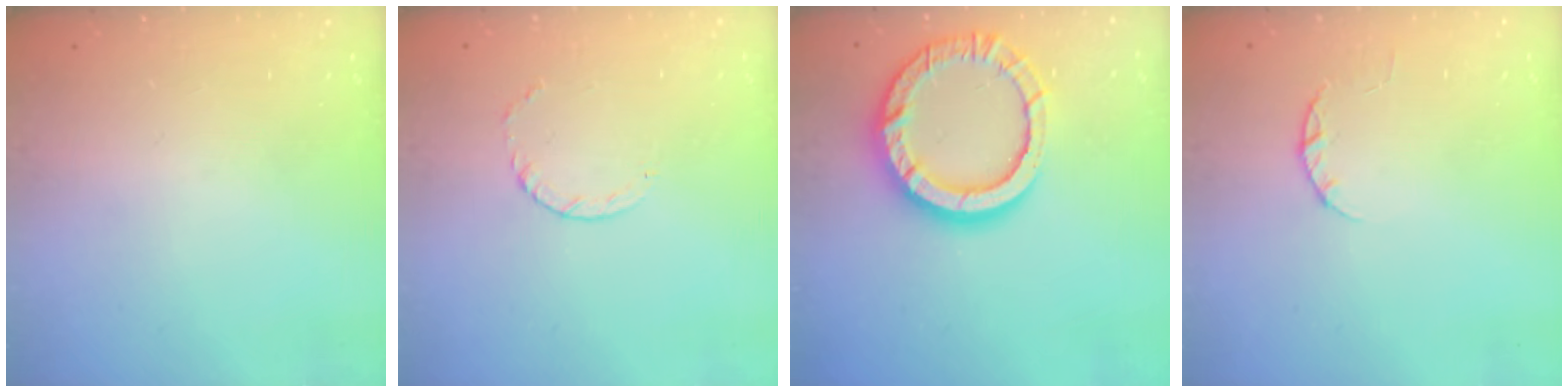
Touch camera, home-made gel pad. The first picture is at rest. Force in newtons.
{"total": 3.2, "press": 3.2, "slide": 0.4}
{"total": 14.5, "press": 14.5, "slide": 1.1}
{"total": 2.4, "press": 2.3, "slide": 0.4}